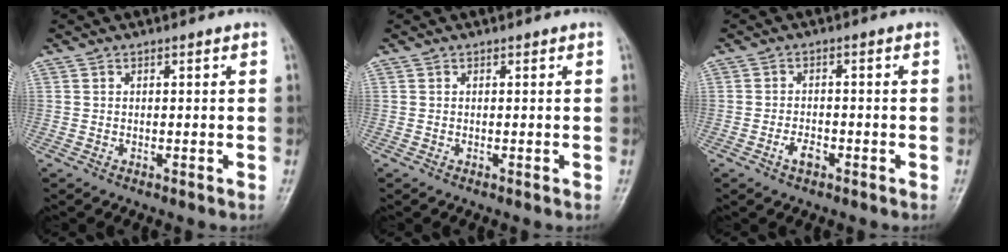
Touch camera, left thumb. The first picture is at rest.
{"total": 0.0}
{"total": 2.9, "force": [-1.6, 1.5, 1.9], "torque": [-0.033, 0.013, -0.029]}